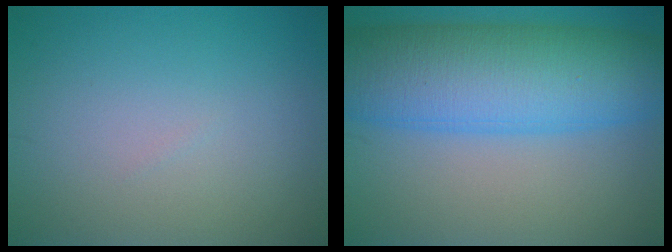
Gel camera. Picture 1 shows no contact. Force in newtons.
{"total": 12.4, "press": 12.4, "slide": 0.2}